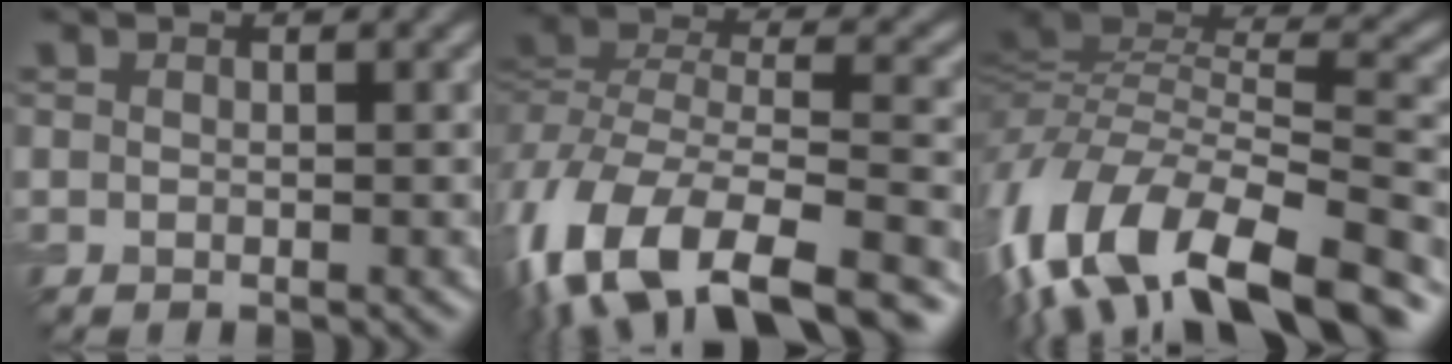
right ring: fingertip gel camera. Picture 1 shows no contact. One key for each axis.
{"total": 15.3, "fx": -9.5, "fy": 6.7, "fz": 10.0, "tx": -0.213, "ty": -0.010, "tz": -0.140}
{"total": 15.5, "fx": -8.3, "fy": 7.1, "fz": 11.1, "tx": -0.239, "ty": -0.003, "tz": -0.138}